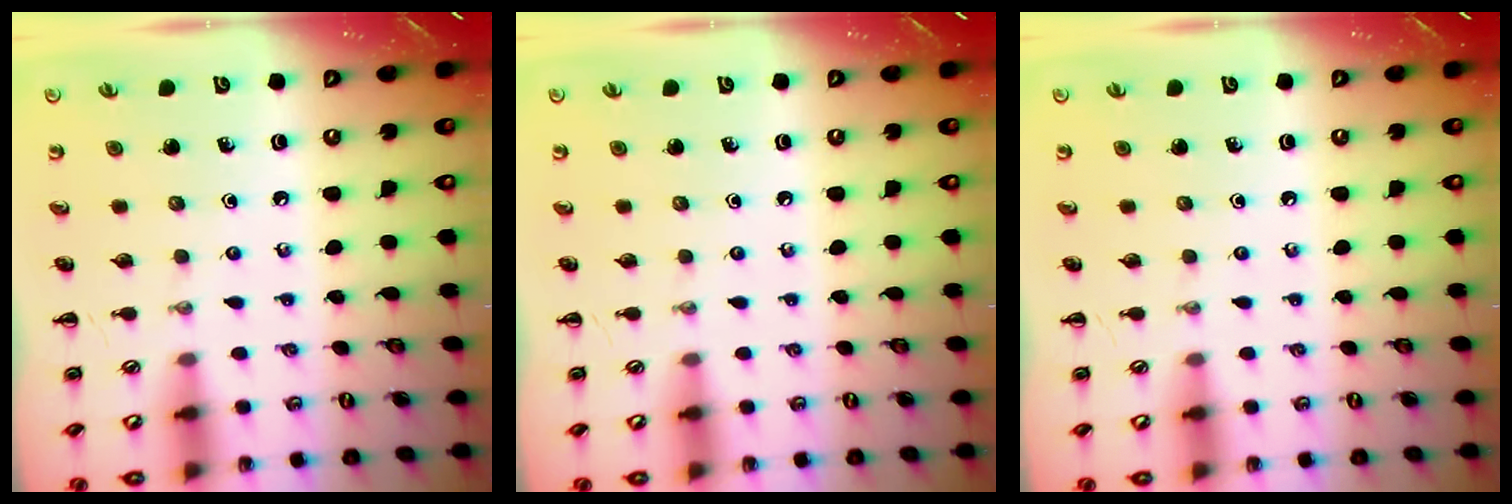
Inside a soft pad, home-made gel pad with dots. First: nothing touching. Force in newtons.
{"total": 0.0}
{"total": 0.0}